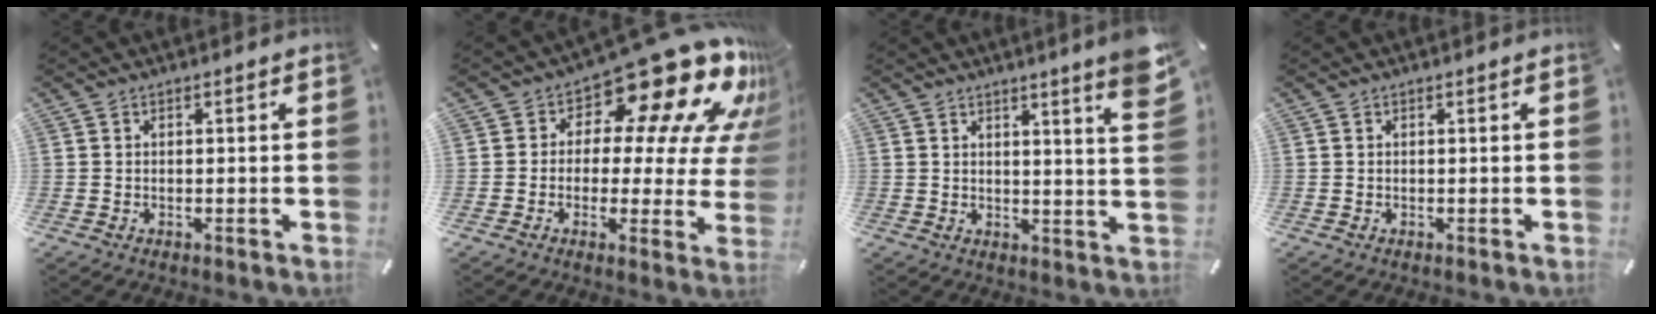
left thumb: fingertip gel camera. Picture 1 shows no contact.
{"total": 19.0, "force": [11.8, 8.0, 12.5], "torque": [-0.167, -0.099, 0.191]}
{"total": 6.5, "force": [4.2, -0.2, 5.0], "torque": [-0.072, -0.034, 0.065]}
{"total": 0.0}